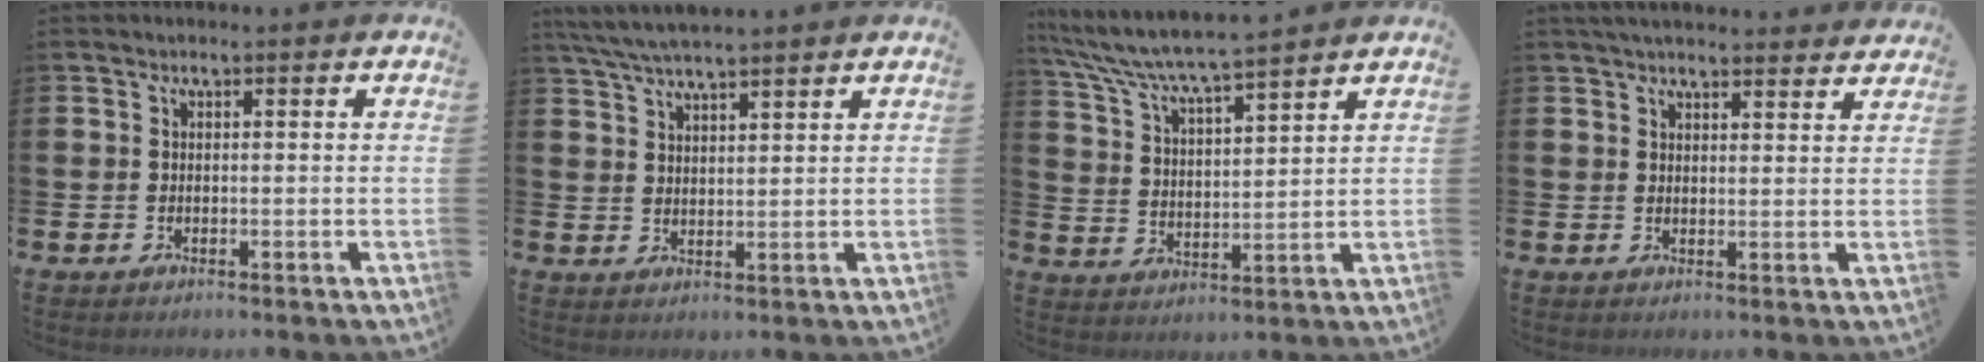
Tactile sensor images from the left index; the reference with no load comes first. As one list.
[{"total": 5.1, "force": [4.8, 0.3, 1.7], "torque": [-0.050, -0.012, 0.089]}, {"total": 6.6, "force": [6.2, 0.3, 2.1], "torque": [-0.065, -0.042, 0.105]}, {"total": 3.9, "force": [3.8, 0.4, 0.7], "torque": [-0.017, -0.015, 0.069]}]